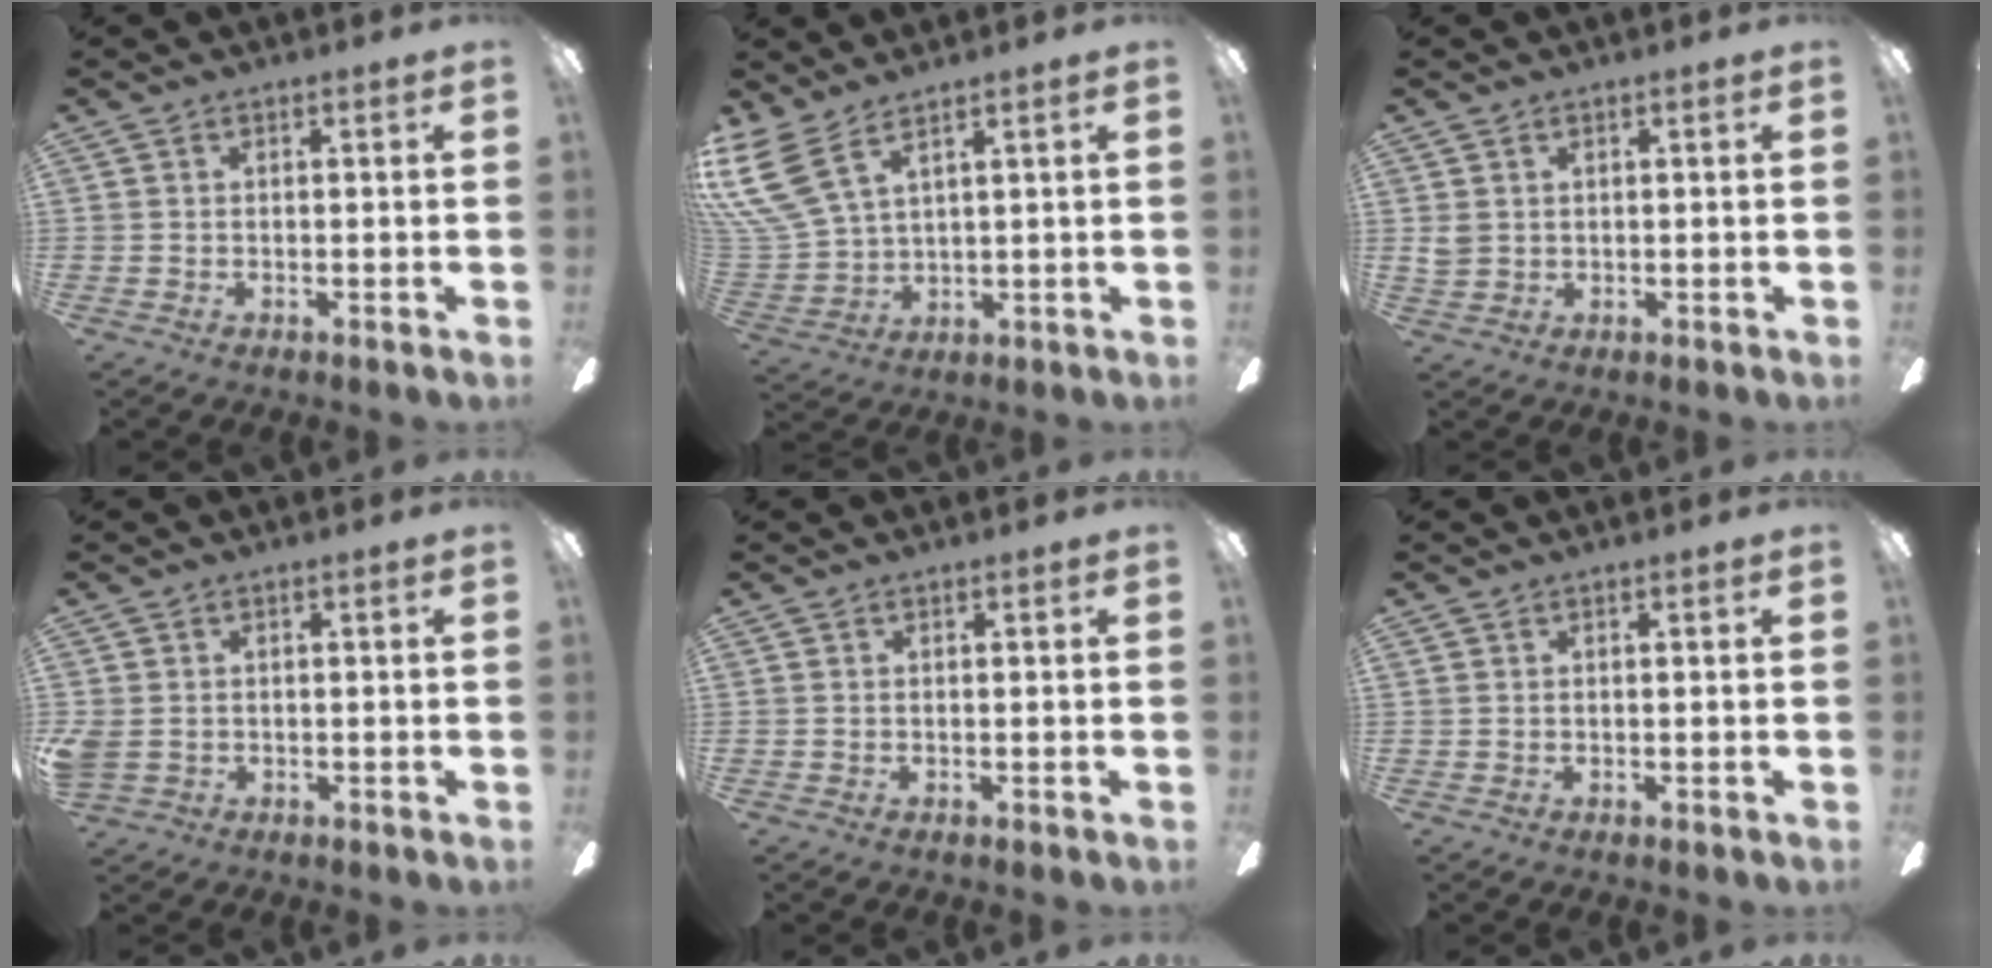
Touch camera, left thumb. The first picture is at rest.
{"total": 12.0, "force": [7.5, 5.0, 8.0], "torque": [-0.193, -0.035, 0.142]}
{"total": 2.2, "force": [0.7, 1.9, 1.0], "torque": [-0.021, 0.004, 0.014]}
{"total": 3.2, "force": [-0.3, 2.7, 1.8], "torque": [-0.044, 0.001, -0.007]}
{"total": 0.0}
{"total": 0.0}